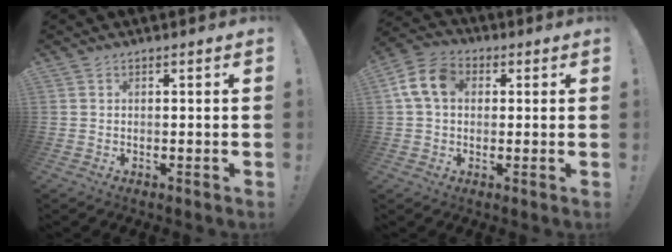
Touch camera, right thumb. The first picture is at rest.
{"total": 10.7, "force": [2.2, 7.8, 7.0], "torque": [-0.135, 0.015, 0.046]}